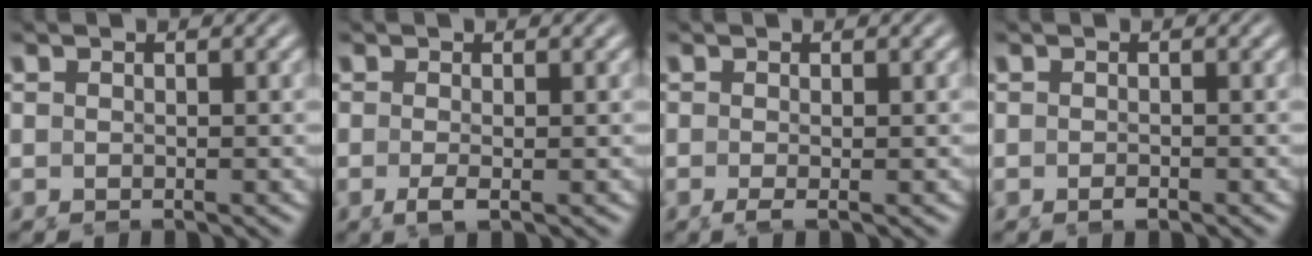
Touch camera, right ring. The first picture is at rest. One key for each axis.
{"total": 1.2, "fx": -0.8, "fy": 0.1, "fz": 0.9, "tx": -0.027, "ty": -0.007, "tz": -0.015}
{"total": 0.7, "fx": -0.5, "fy": -0.2, "fz": 0.5, "tx": -0.014, "ty": -0.005, "tz": -0.010}
{"total": 0.8, "fx": -0.7, "fy": 0.3, "fz": 0.2, "tx": -0.006, "ty": -0.003, "tz": -0.015}